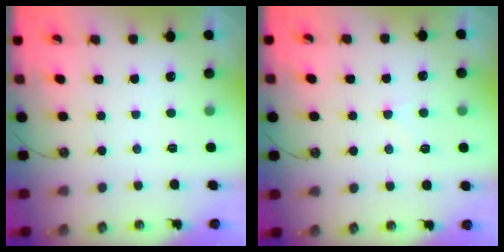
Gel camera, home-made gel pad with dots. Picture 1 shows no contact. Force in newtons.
{"total": 1.3, "press": 1.2, "slide": 0.5}